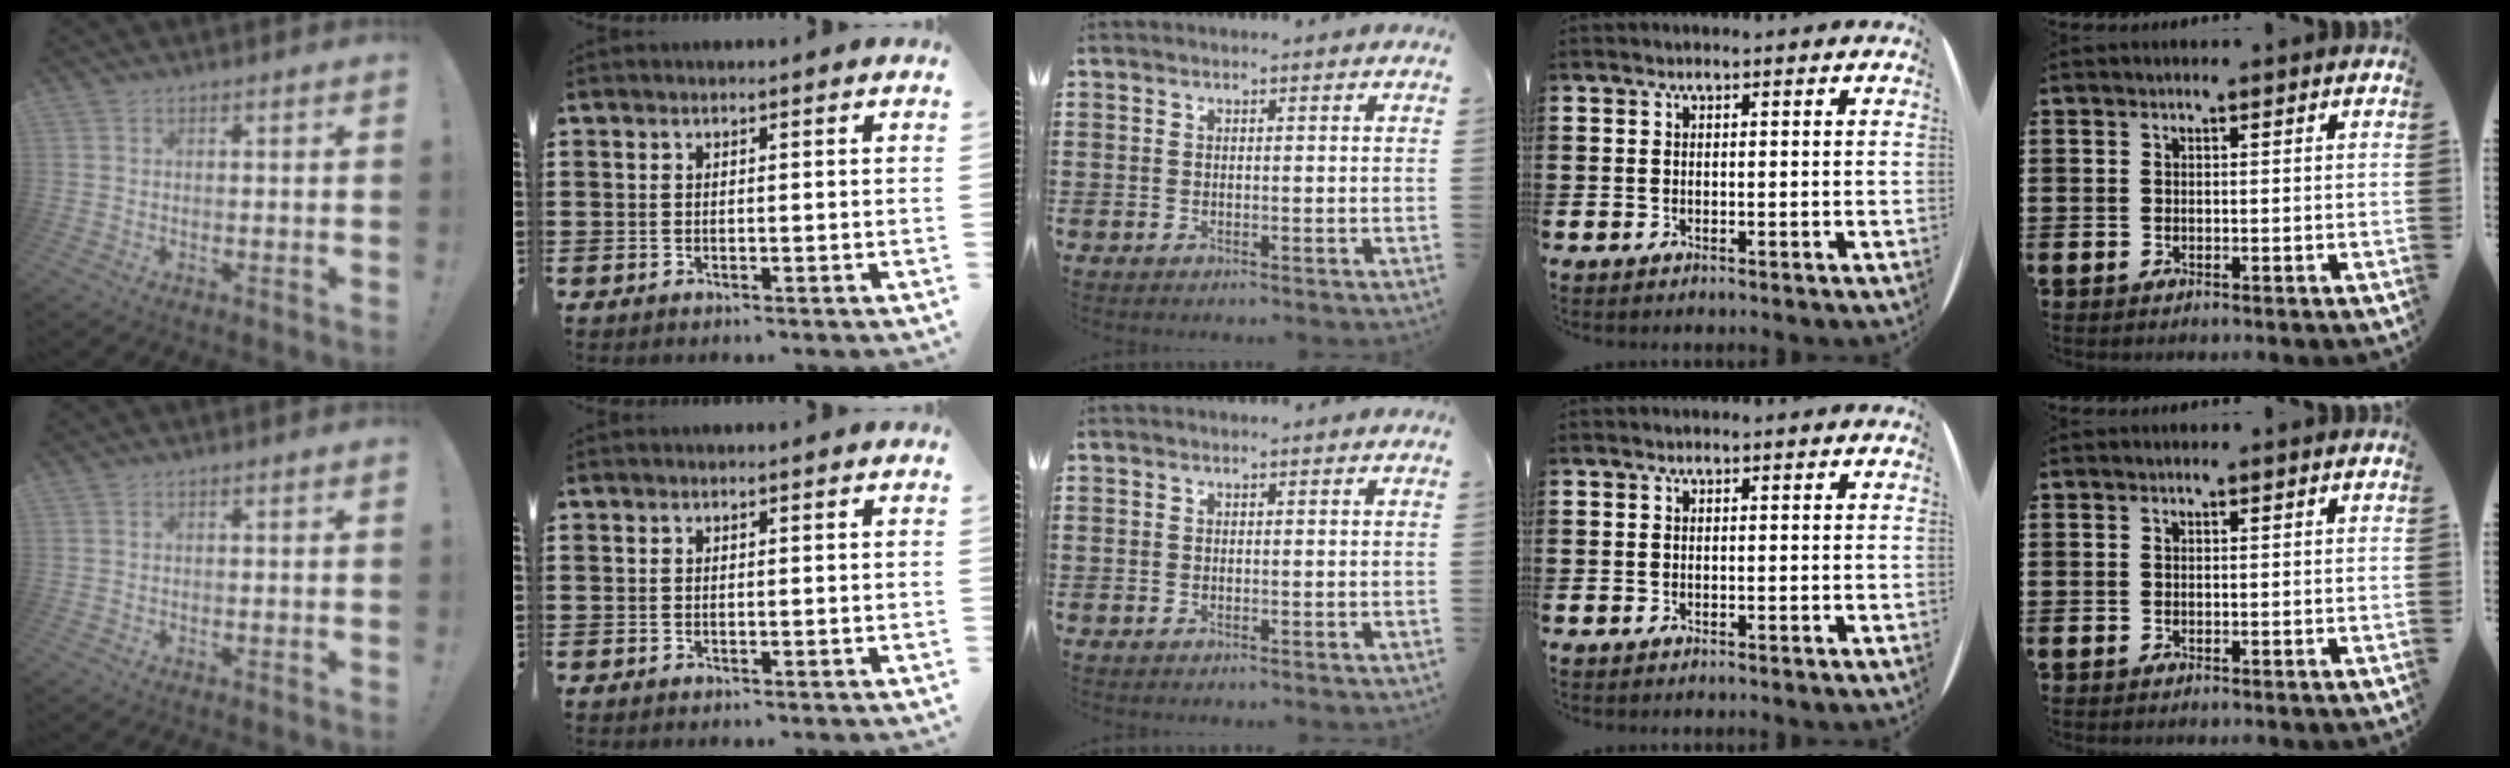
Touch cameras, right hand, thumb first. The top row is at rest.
{}